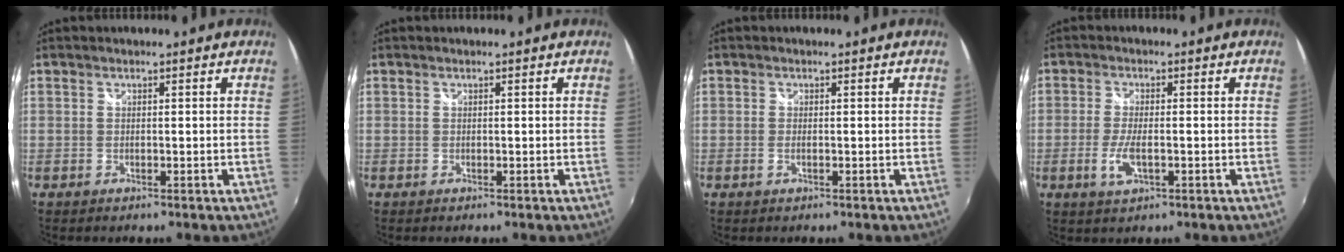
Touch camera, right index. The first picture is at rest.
{"total": 0.0}
{"total": 1.1, "force": [-0.4, 0.3, 1.0], "torque": [-0.022, -0.002, -0.009]}
{"total": 4.9, "force": [-1.6, 1.6, 4.3], "torque": [-0.096, -0.007, -0.033]}